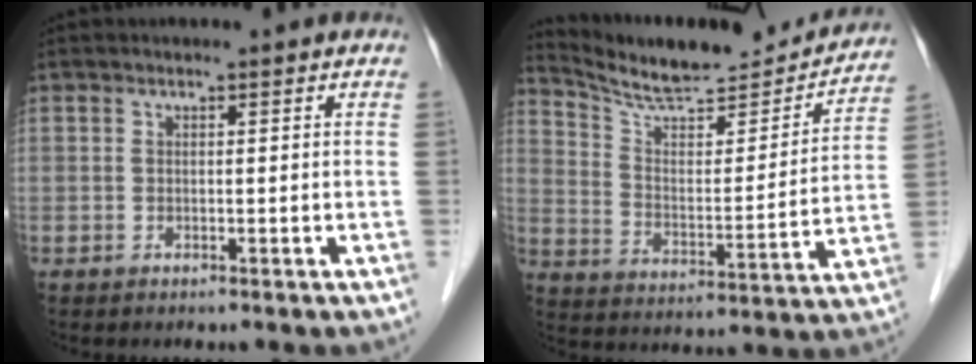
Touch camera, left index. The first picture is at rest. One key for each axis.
{"total": 20.0, "fx": 18.8, "fy": 3.1, "fz": 6.0, "tx": -0.096, "ty": -0.030, "tz": 0.274}